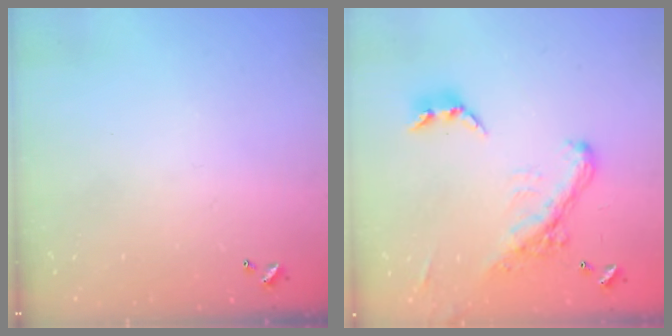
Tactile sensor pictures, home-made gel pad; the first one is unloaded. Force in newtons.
{"total": 5.9, "press": 5.8, "slide": 1.4}